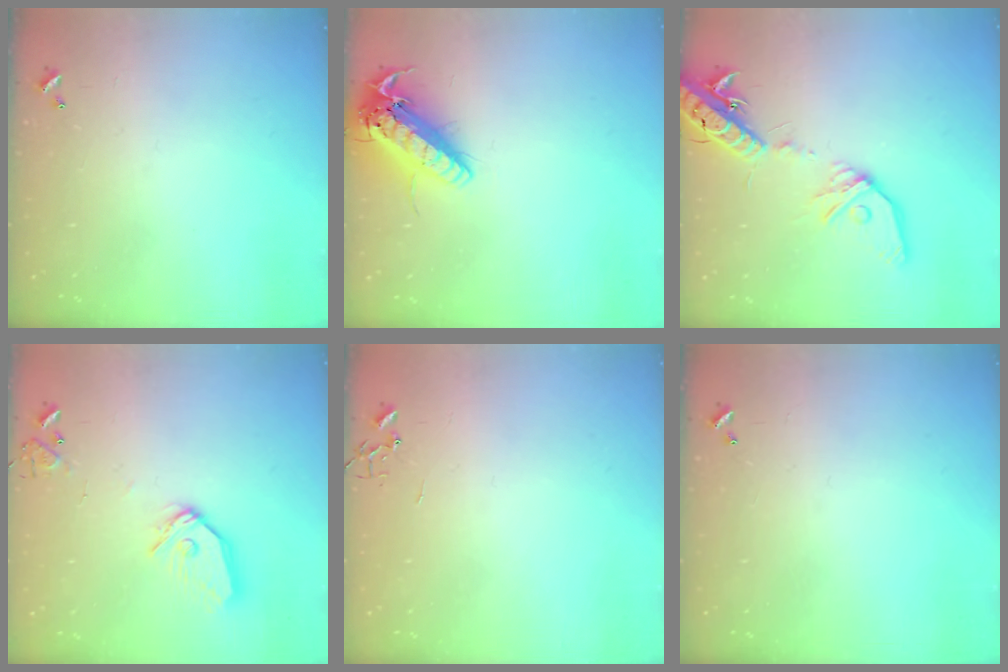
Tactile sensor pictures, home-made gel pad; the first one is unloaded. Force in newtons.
{"total": 18.2, "press": 17.9, "slide": 3.4}
{"total": 17.2, "press": 16.8, "slide": 3.7}
{"total": 12.7, "press": 12.6, "slide": 1.7}
{"total": 0.0}
{"total": 0.0}